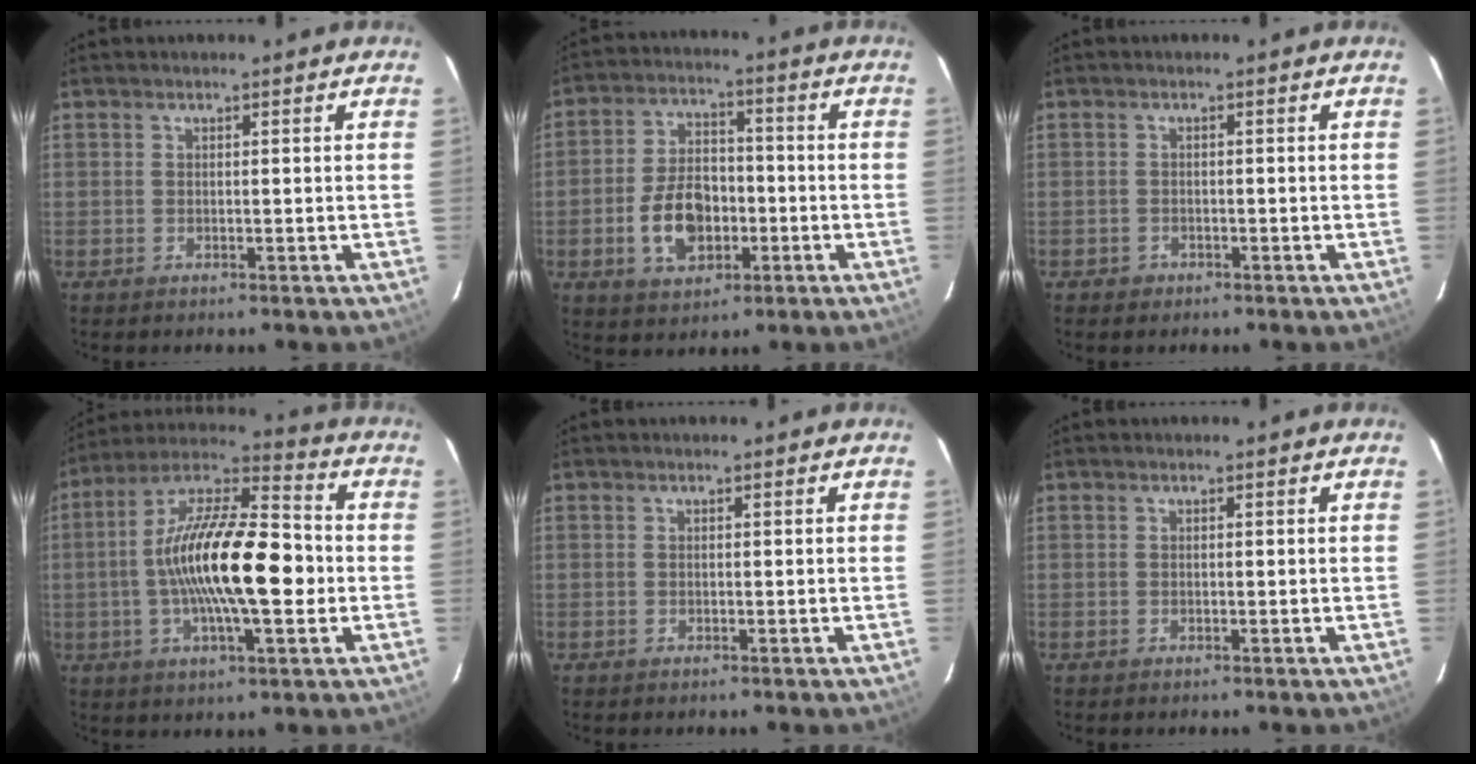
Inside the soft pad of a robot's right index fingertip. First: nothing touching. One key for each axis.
{"total": 11.1, "fx": -3.3, "fy": 7.0, "fz": 7.9, "tx": -0.162, "ty": 0.015, "tz": -0.048}
{"total": 1.9, "fx": -1.1, "fy": 1.5, "fz": 0.3, "tx": -0.009, "ty": 0.004, "tz": -0.014}
{"total": 19.4, "fx": -1.8, "fy": 5.8, "fz": 18.4, "tx": -0.331, "ty": 0.012, "tz": -0.043}
{"total": 0.0}
{"total": 0.0}